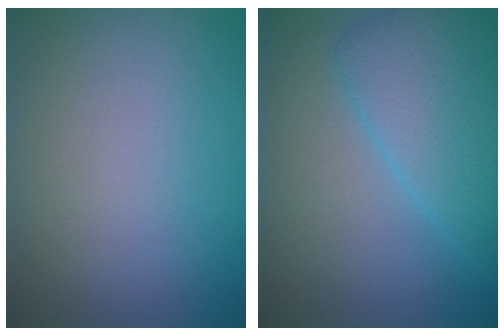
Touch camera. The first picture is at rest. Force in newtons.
{"total": 4.7, "press": 4.7, "slide": 0.3}